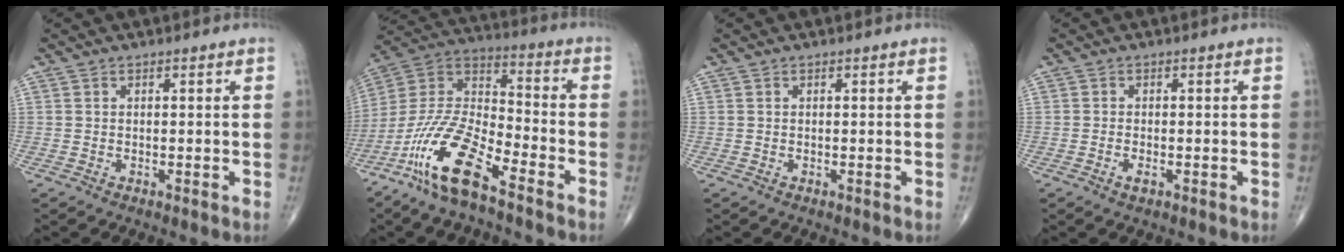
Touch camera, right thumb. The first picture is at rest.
{"total": 16.4, "force": [-10.5, 4.8, 11.7], "torque": [-0.235, 0.061, -0.206]}
{"total": 0.0}
{"total": 1.6, "force": [-0.7, 0.7, 1.2], "torque": [-0.023, 0.000, -0.013]}